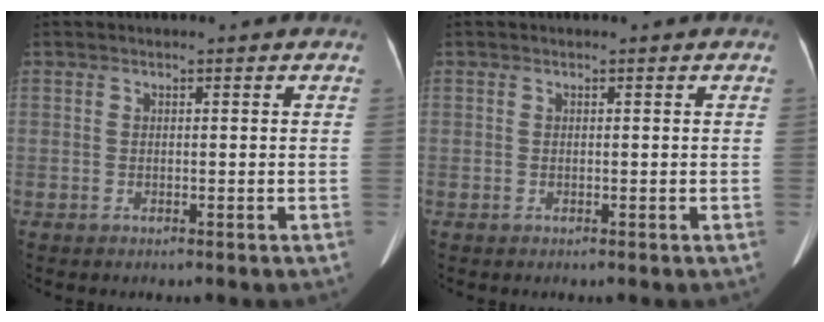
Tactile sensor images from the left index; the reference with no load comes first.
{"total": 0.0}